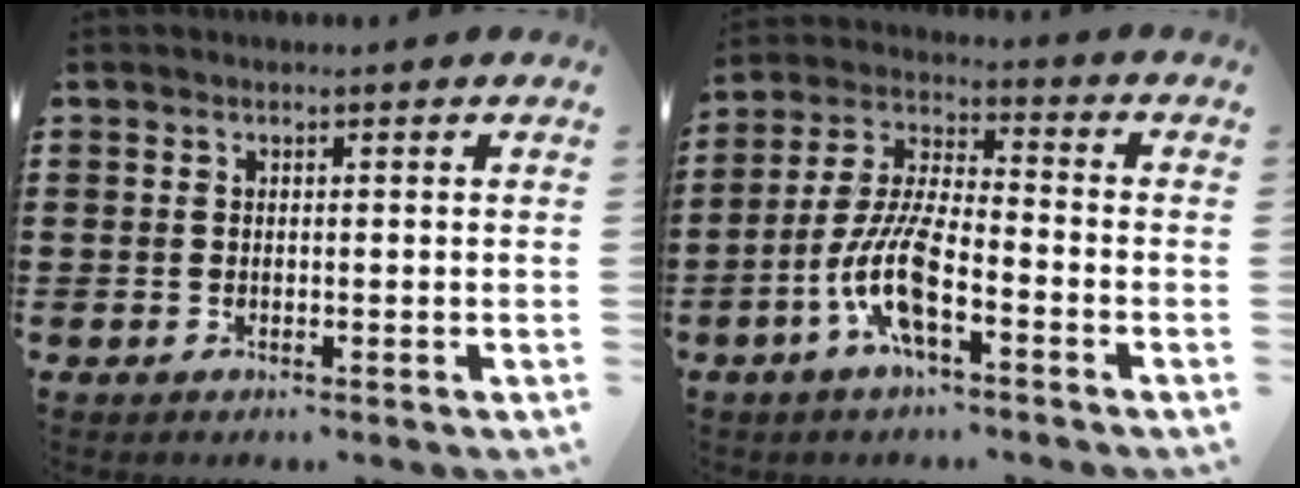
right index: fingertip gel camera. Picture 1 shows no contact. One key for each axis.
{"total": 9.8, "fx": -4.4, "fy": 2.9, "fz": 8.3, "tx": -0.197, "ty": -0.007, "tz": -0.088}